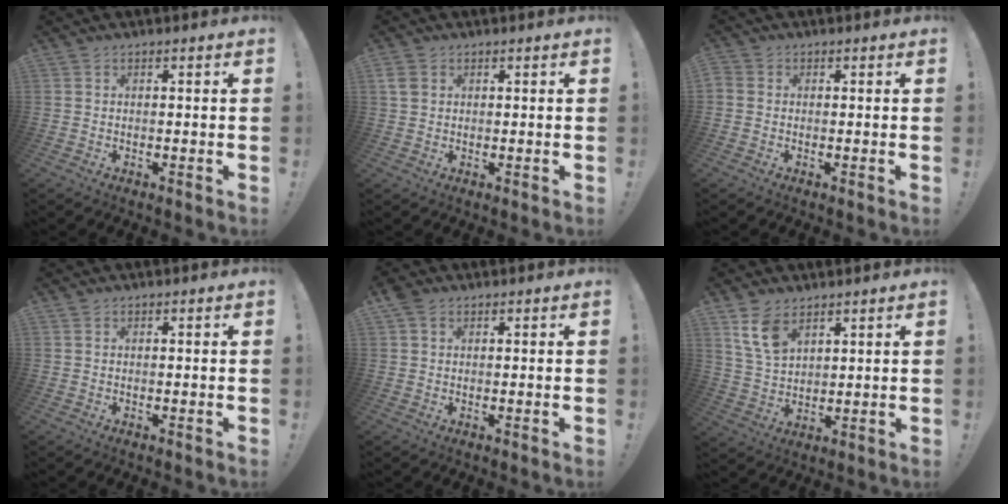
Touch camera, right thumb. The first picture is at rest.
{"total": 3.7, "force": [1.2, 3.0, 1.9], "torque": [-0.040, 0.003, 0.024]}
{"total": 1.5, "force": [-0.5, 1.2, 0.7], "torque": [-0.020, 0.006, -0.007]}
{"total": 0.0}
{"total": 2.5, "force": [1.5, 1.7, 1.1], "torque": [-0.018, -0.002, 0.030]}
{"total": 8.9, "force": [5.4, 5.2, 4.9], "torque": [-0.086, -0.018, 0.105]}